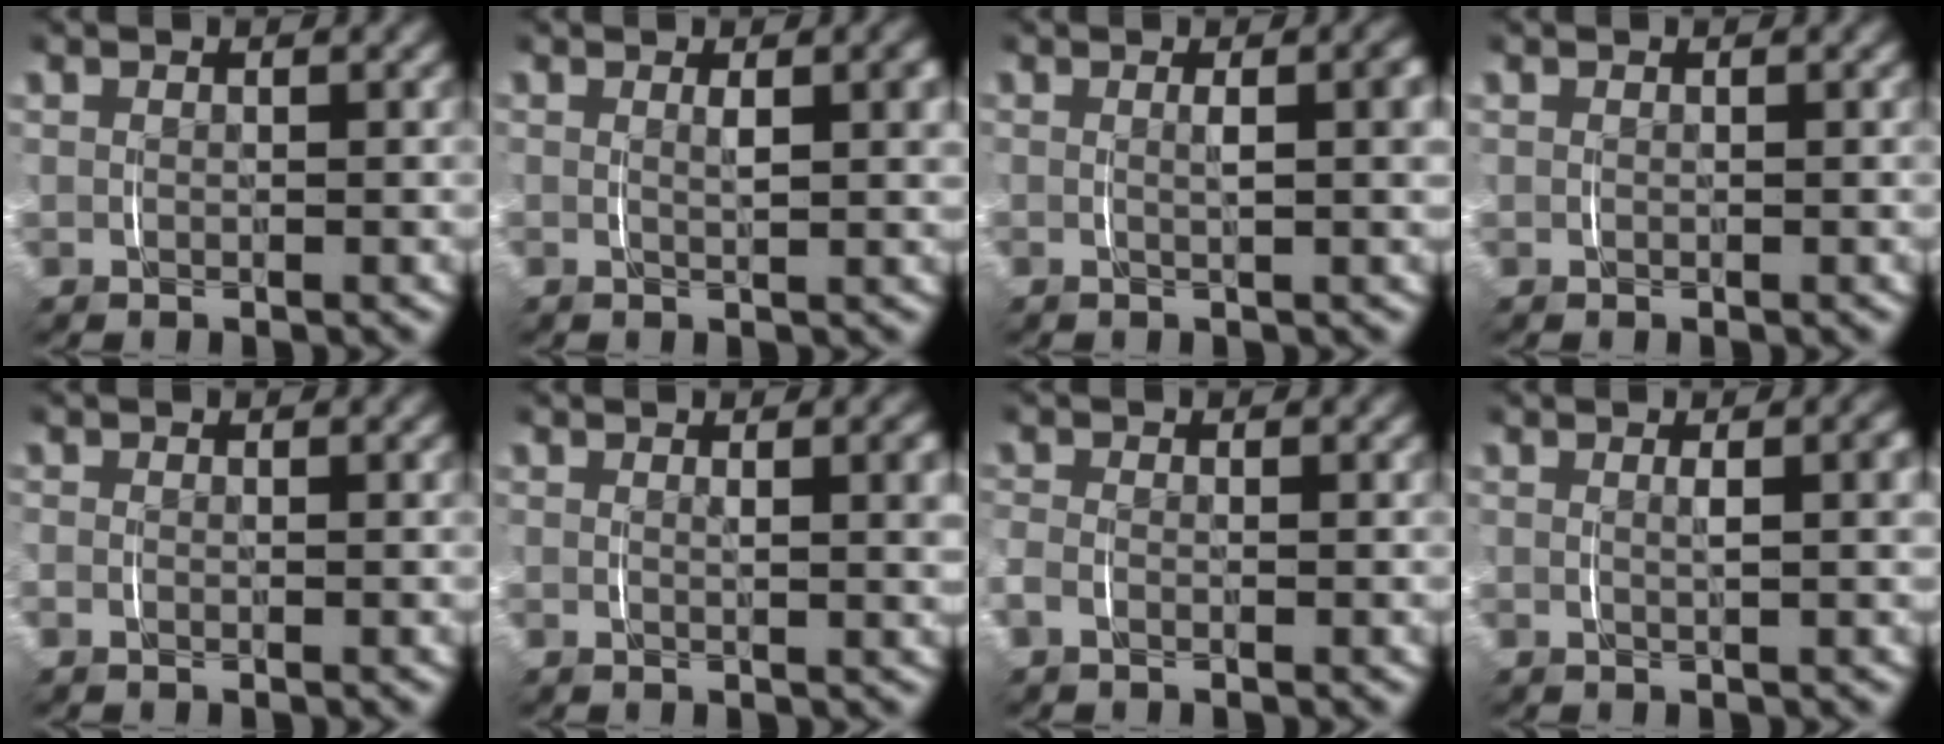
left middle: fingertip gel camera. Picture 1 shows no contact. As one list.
[{"total": 1.5, "force": [0.4, 0.0, 1.5], "torque": [-0.018, -0.004, 0.006]}, {"total": 1.9, "force": [0.1, 0.1, 1.9], "torque": [-0.022, 0.000, -0.001]}, {"total": 0.0}, {"total": 0.6, "force": [-0.6, 0.2, 0.1], "torque": [-0.008, -0.003, -0.012]}, {"total": 1.5, "force": [0.4, -0.1, 1.4], "torque": [-0.010, -0.002, 0.005]}, {"total": 1.5, "force": [-0.9, 0.9, 0.8], "torque": [-0.031, -0.006, -0.019]}, {"total": 1.5, "force": [0.1, 0.0, 1.5], "torque": [-0.019, 0.000, -0.001]}]